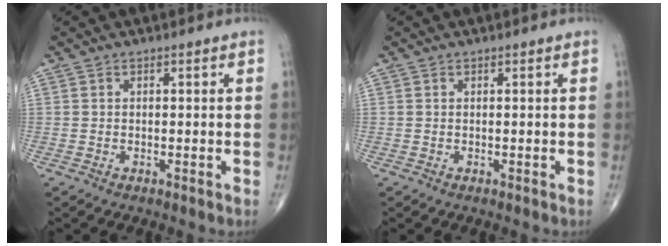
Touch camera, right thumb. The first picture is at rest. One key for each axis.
{"total": 0.0}